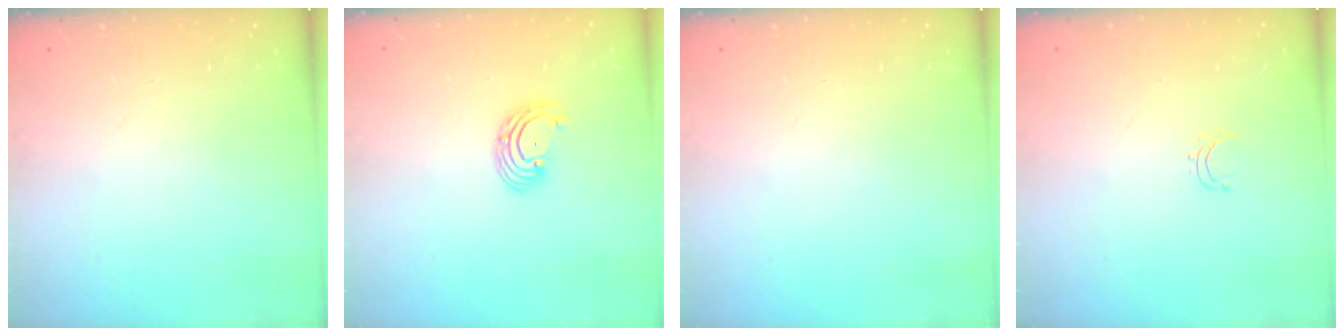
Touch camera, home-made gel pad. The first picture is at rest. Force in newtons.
{"total": 3.2, "press": 3.2, "slide": 0.2}
{"total": 0.0}
{"total": 3.6, "press": 3.6, "slide": 0.3}